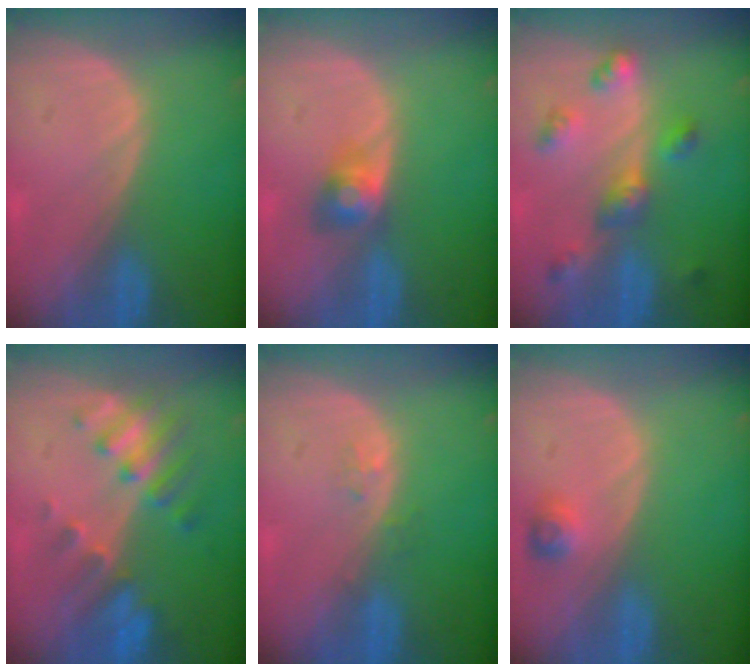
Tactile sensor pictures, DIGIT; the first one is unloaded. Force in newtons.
{"total": 3.1, "press": 3.1, "slide": 0.1}
{"total": 6.4, "press": 5.7, "slide": 2.9}
{"total": 7.9, "press": 7.0, "slide": 3.7}
{"total": 1.2, "press": 1.2, "slide": 0.1}
{"total": 2.4, "press": 2.2, "slide": 0.9}